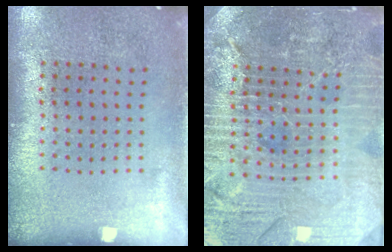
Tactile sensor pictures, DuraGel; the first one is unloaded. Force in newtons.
{"total": 5.0, "press": 4.6, "slide": 1.9}